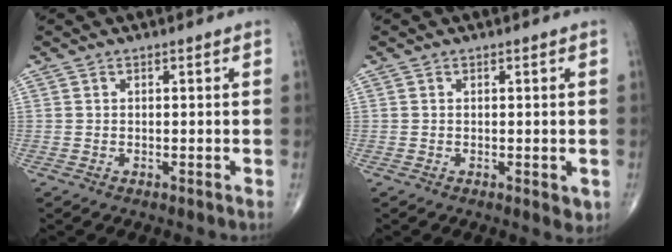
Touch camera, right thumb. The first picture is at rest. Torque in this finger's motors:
{"motor_torque": [0.34, 0.47, -0.11, -0.03, 0.05]}